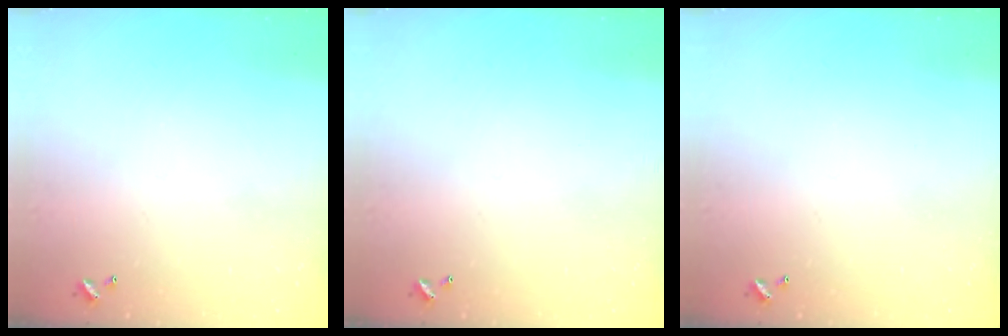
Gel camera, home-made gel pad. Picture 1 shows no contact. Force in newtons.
{"total": 0.0}
{"total": 0.0}